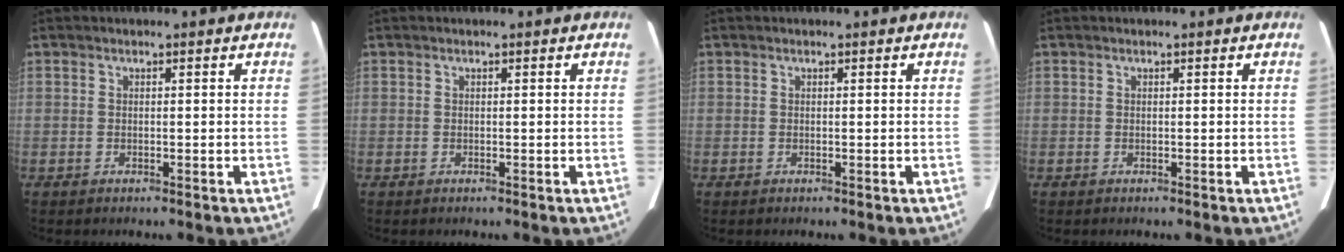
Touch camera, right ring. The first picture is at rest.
{"total": 0.0}
{"total": 0.0}
{"total": 0.0}